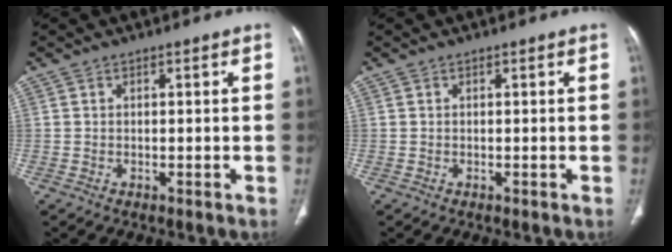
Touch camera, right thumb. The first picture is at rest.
{"total": 0.0}